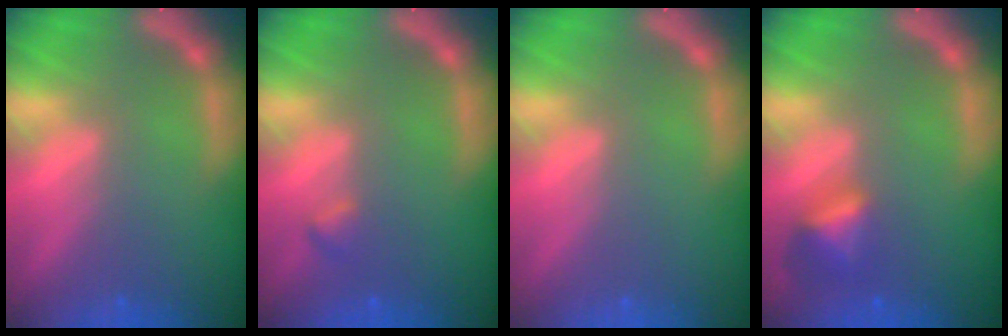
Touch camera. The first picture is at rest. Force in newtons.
{"total": 0.9}
{"total": 0.0}
{"total": 2.9}